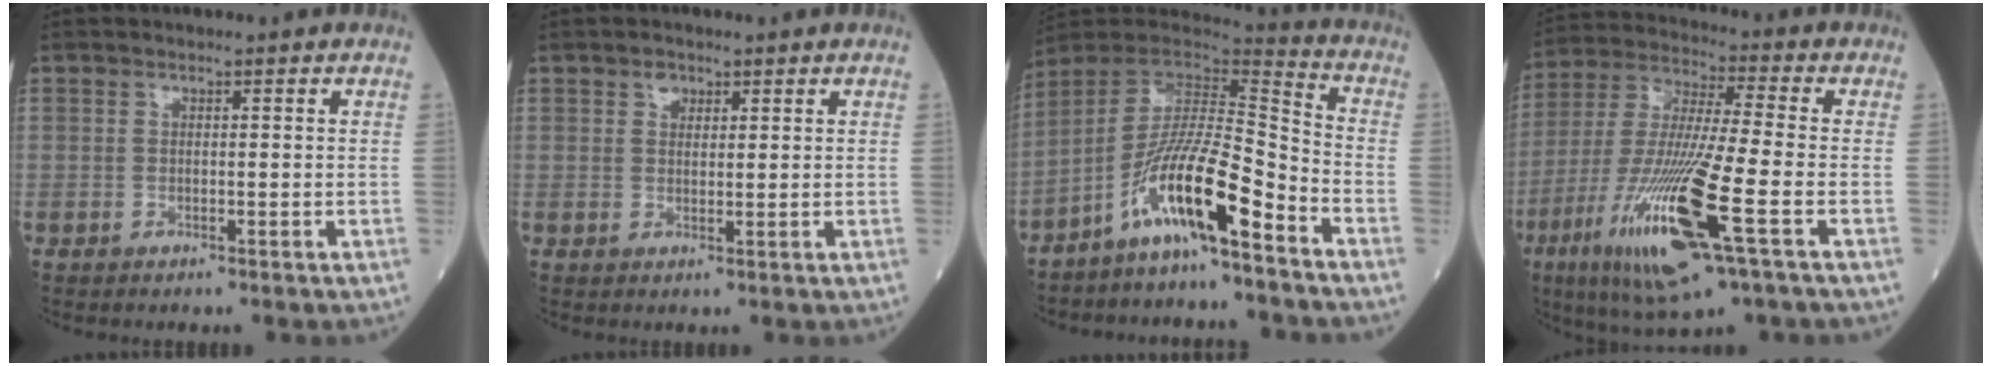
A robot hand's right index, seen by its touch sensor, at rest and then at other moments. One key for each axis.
{"total": 1.8, "fx": 1.1, "fy": 1.3, "fz": 0.7, "tx": -0.009, "ty": 0.001, "tz": 0.016}
{"total": 13.5, "fx": -8.0, "fy": 0.9, "fz": 10.8, "tx": -0.201, "ty": 0.005, "tz": -0.149}
{"total": 19.1, "fx": -7.4, "fy": 1.3, "fz": 17.5, "tx": -0.384, "ty": -0.038, "tz": -0.139}